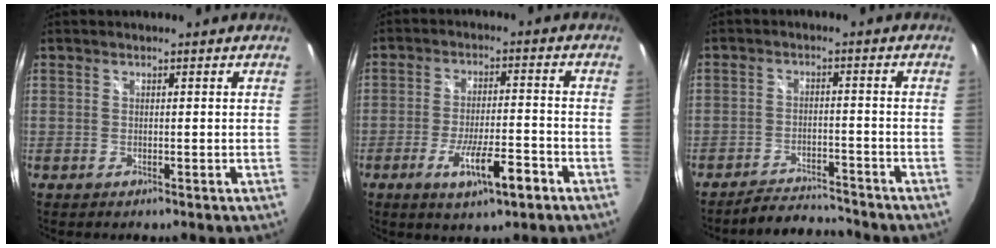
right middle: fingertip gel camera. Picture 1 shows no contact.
{"total": 9.2, "force": [-4.9, 1.9, 7.6], "torque": [-0.143, -0.018, -0.076]}
{"total": 7.3, "force": [-7.1, 0.8, 1.1], "torque": [-0.041, 0.003, -0.111]}